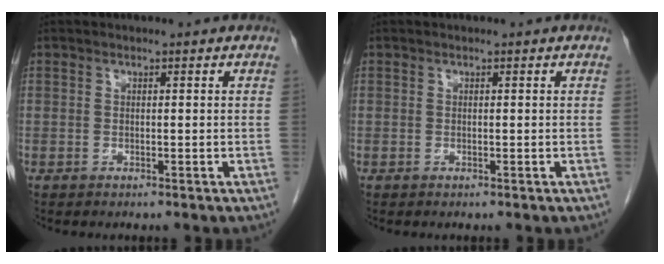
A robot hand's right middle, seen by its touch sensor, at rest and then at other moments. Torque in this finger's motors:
{"motor_torque": [0.20, -0.10, 0.02, 0.00]}